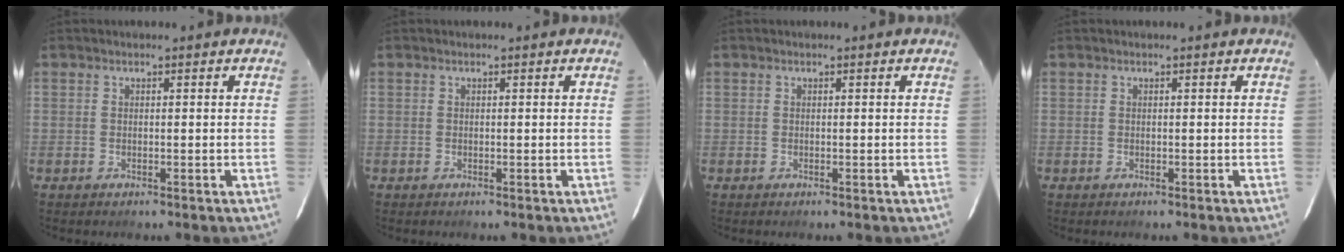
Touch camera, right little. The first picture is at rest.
{"total": 0.0}
{"total": 0.0}
{"total": 0.0}